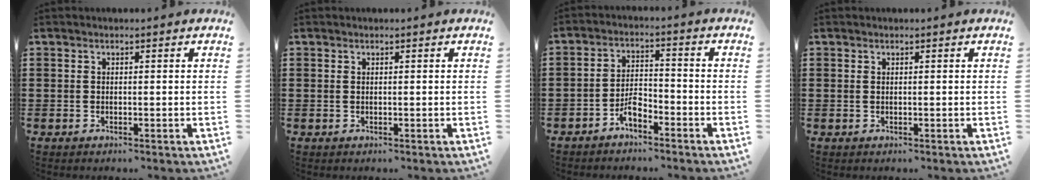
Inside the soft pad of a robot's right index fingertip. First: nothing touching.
{"total": 0.0}
{"total": 3.9, "force": [-3.0, 1.5, 2.0], "torque": [-0.044, 0.009, -0.061]}
{"total": 0.0}